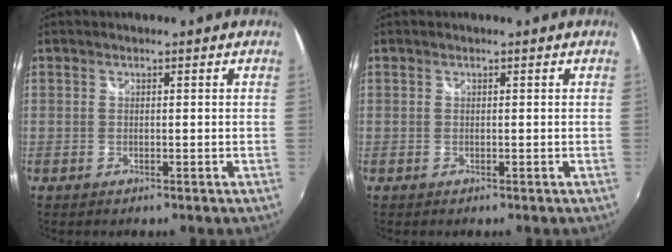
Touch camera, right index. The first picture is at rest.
{"total": 0.0}